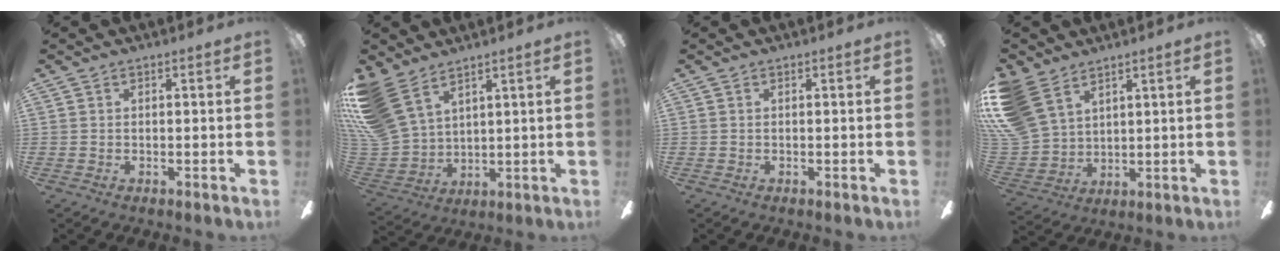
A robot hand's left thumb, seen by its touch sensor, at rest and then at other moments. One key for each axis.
{"total": 15.4, "fx": 9.5, "fy": 8.6, "fz": 8.6, "tx": -0.214, "ty": -0.045, "tz": 0.182}
{"total": 0.0}
{"total": 14.7, "fx": 8.6, "fy": 9.1, "fz": 7.7, "tx": -0.187, "ty": -0.031, "tz": 0.170}